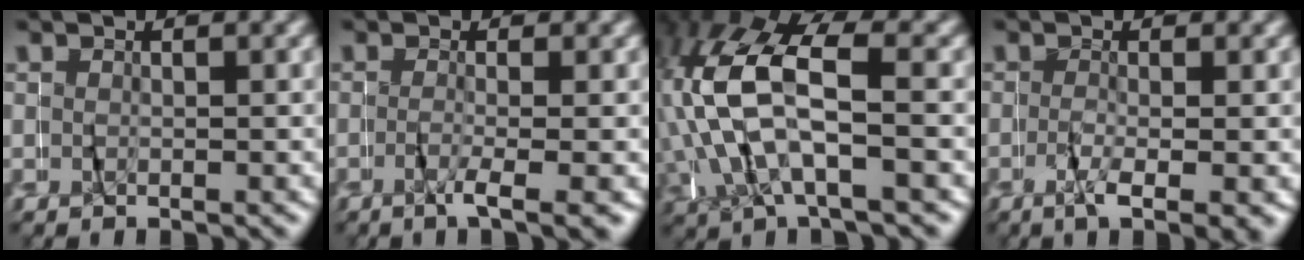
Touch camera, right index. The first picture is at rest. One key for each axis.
{"total": 2.8, "fx": -1.6, "fy": 0.0, "fz": 2.3, "tx": -0.041, "ty": -0.013, "tz": -0.022}
{"total": 8.9, "fx": 0.9, "fy": 5.2, "fz": 7.2, "tx": -0.182, "ty": -0.013, "tz": 0.019}
{"total": 4.2, "fx": -1.7, "fy": 1.0, "fz": 3.7, "tx": -0.064, "ty": -0.016, "tz": -0.019}